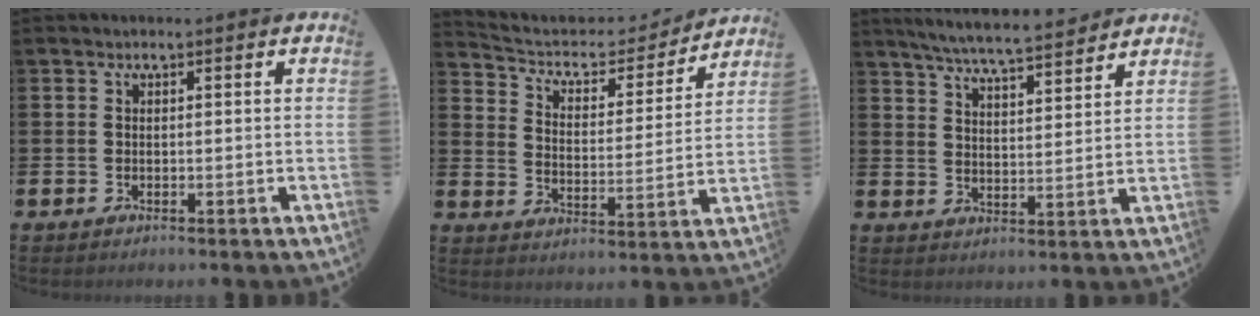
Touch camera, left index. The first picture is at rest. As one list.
[{"total": 5.7, "force": [5.1, 2.3, 1.1], "torque": [-0.058, -0.040, 0.083]}, {"total": 6.3, "force": [6.1, 0.1, 1.7], "torque": [-0.047, -0.039, 0.105]}]